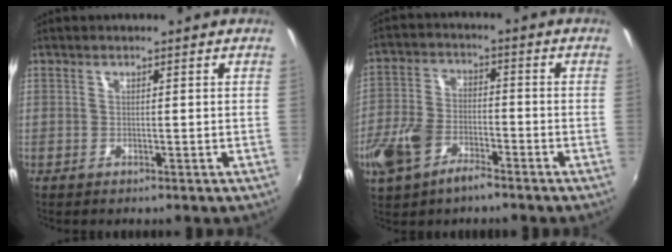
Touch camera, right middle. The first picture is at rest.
{"total": 10.4, "force": [-5.8, 5.6, 6.5], "torque": [-0.148, -0.003, -0.110]}